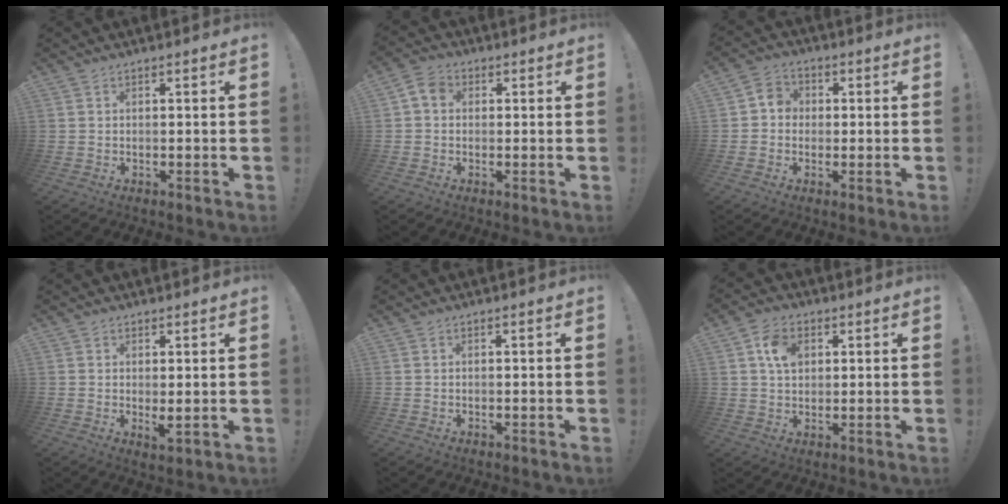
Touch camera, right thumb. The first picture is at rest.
{"total": 4.8, "force": [0.7, 3.8, 2.9], "torque": [-0.049, 0.008, 0.016]}
{"total": 5.4, "force": [-0.3, 4.9, 2.4], "torque": [-0.048, 0.023, -0.001]}
{"total": 2.8, "force": [0.8, 1.1, 2.5], "torque": [-0.025, -0.013, 0.015]}
{"total": 0.0}
{"total": 7.8, "force": [2.6, 5.8, 4.6], "torque": [-0.066, 0.003, 0.049]}